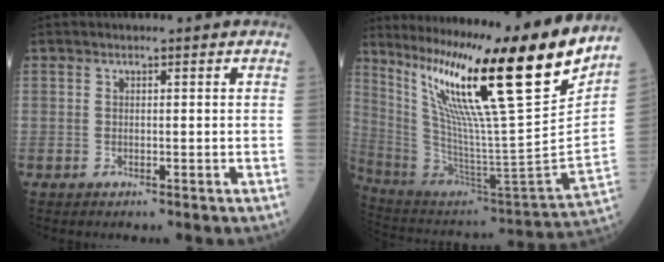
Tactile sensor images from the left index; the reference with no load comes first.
{"total": 27.3, "force": [18.8, -1.5, 19.7], "torque": [-0.324, -0.061, 0.313]}